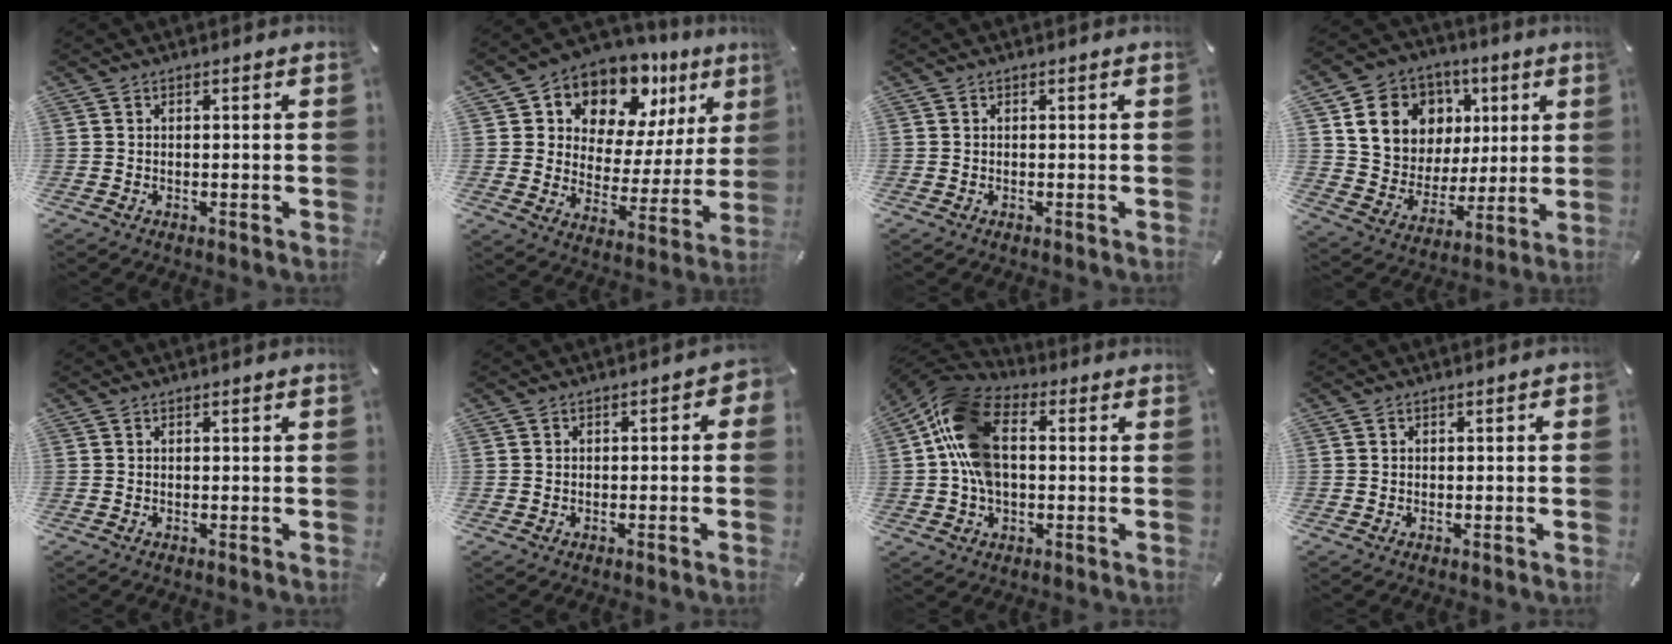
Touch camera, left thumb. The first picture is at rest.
{"total": 12.6, "force": [9.9, 7.2, 3.0], "torque": [-0.056, -0.094, 0.178]}
{"total": 0.0}
{"total": 15.4, "force": [5.8, 13.3, 5.1], "torque": [-0.083, -0.024, 0.122]}
{"total": 0.0}
{"total": 2.2, "force": [-1.1, 1.4, 1.2], "torque": [-0.014, 0.005, -0.025]}
{"total": 15.0, "force": [0.7, 10.2, 11.0], "torque": [-0.252, 0.009, 0.012]}
{"total": 0.9, "force": [-0.3, 0.7, 0.5], "torque": [-0.009, 0.002, -0.007]}